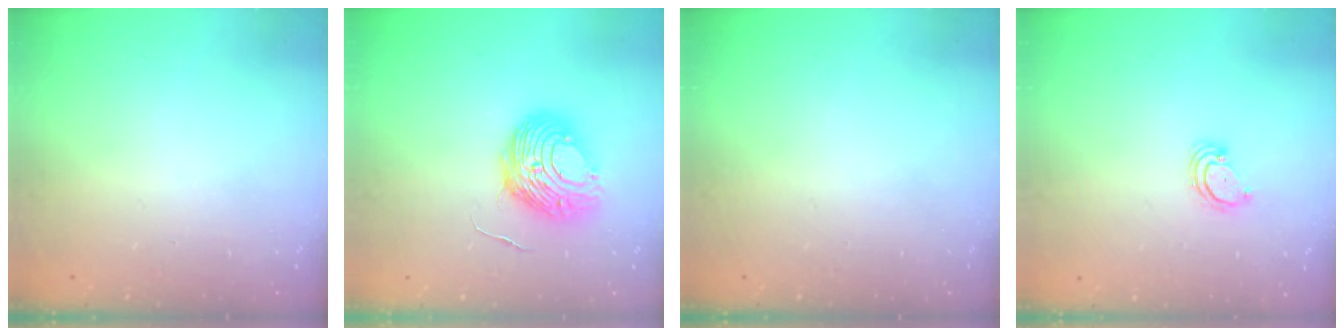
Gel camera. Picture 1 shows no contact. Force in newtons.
{"total": 9.7, "press": 9.6, "slide": 1.1}
{"total": 0.0}
{"total": 2.9, "press": 2.9, "slide": 0.3}